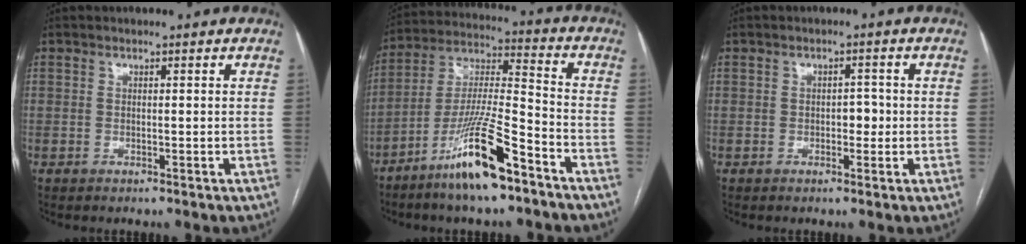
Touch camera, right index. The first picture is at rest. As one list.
[{"total": 14.4, "force": [-9.0, 1.3, 11.1], "torque": [-0.220, -0.017, -0.167]}, {"total": 2.1, "force": [-0.3, 1.2, 1.7], "torque": [-0.018, 0.005, -0.005]}]